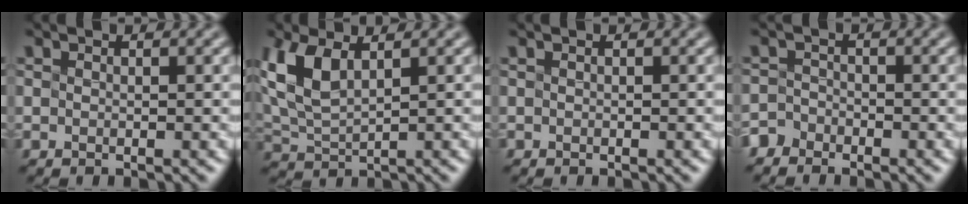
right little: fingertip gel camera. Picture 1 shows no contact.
{"total": 4.2, "force": [1.8, 2.0, 3.3], "torque": [-0.088, 0.006, 0.050]}
{"total": 0.0}
{"total": 2.0, "force": [-1.9, 0.1, -0.6], "torque": [0.006, 0.003, -0.032]}